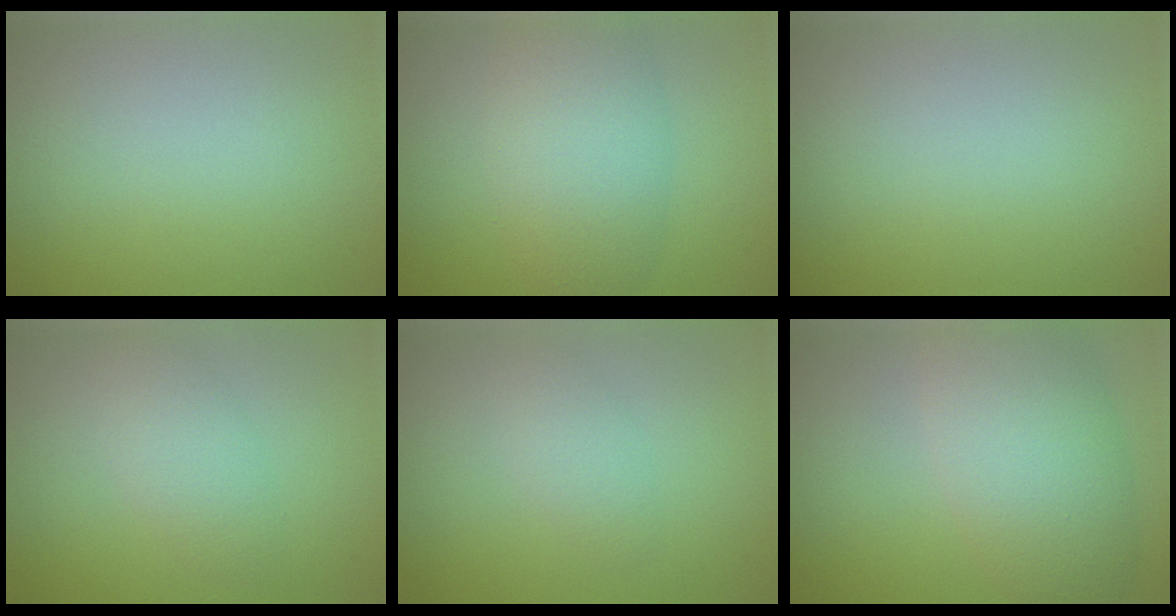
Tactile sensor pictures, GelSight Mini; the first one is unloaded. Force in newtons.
{"total": 6.7, "press": 6.7, "slide": 0.5}
{"total": 0.0}
{"total": 2.7, "press": 2.7, "slide": 0.1}
{"total": 1.7, "press": 1.7, "slide": 0.1}
{"total": 8.1, "press": 8.1, "slide": 0.3}